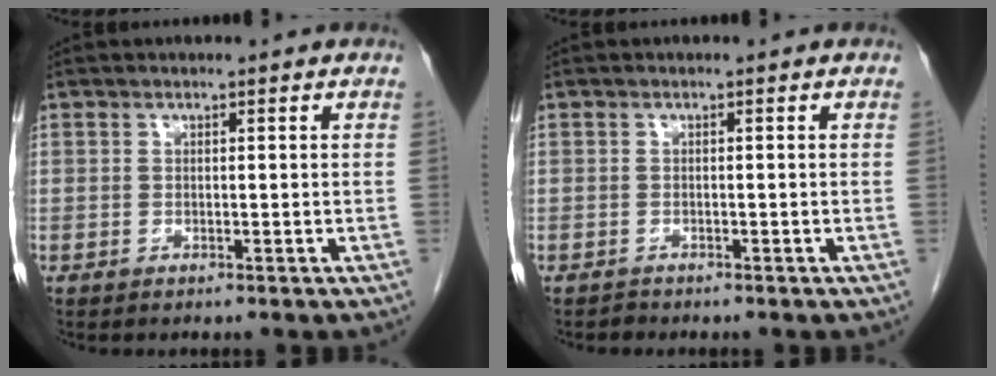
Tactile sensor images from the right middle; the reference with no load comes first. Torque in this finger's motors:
{"motor_torque": [-0.01, 0.18, 0.00, -0.01]}